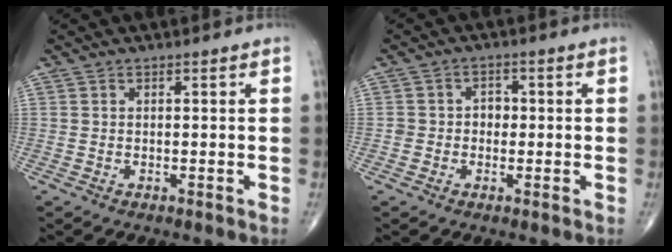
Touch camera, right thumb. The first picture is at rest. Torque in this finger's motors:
{"motor_torque": [0.13, 0.35, 0.32, -0.08, 0.01]}